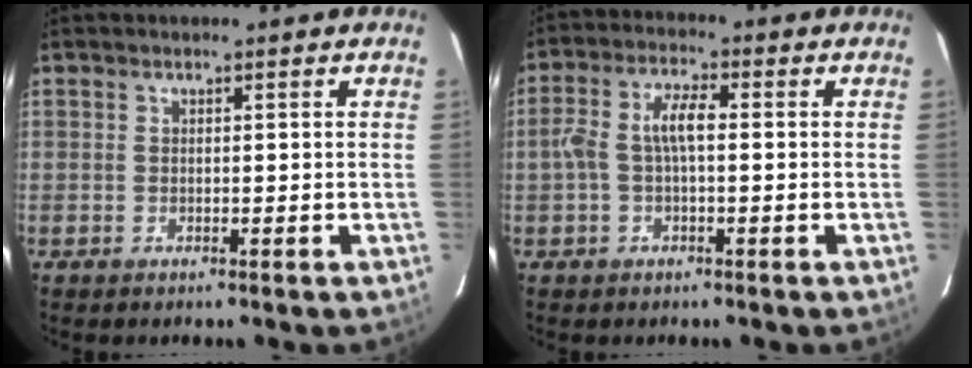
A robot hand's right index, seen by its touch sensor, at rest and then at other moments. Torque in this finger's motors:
{"motor_torque": [0.26, -0.13, 0.23, 0.08]}